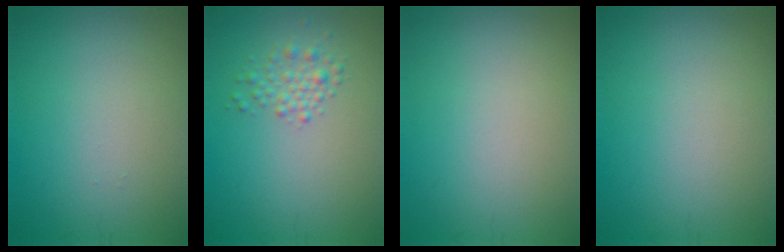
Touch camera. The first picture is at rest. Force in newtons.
{"total": 1.9, "press": 1.9, "slide": 0.0}
{"total": 0.0}
{"total": 0.0}